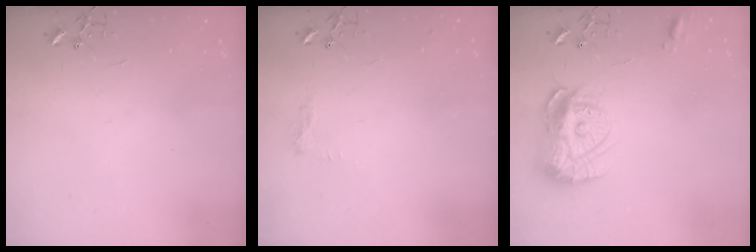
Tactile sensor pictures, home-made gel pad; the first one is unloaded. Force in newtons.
{"total": 8.7, "press": 8.7, "slide": 0.9}
{"total": 14.9, "press": 14.9, "slide": 1.4}